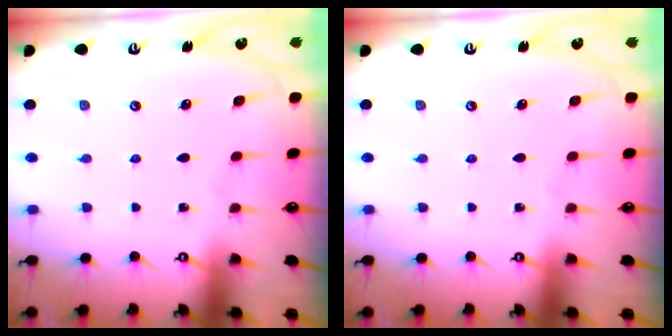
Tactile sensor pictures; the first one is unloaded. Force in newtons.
{"total": 0.0}